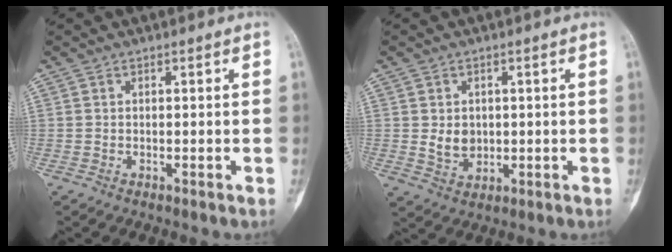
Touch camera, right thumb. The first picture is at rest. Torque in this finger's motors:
{"motor_torque": [0.26, 0.26, 0.27, -0.03, 0.01]}